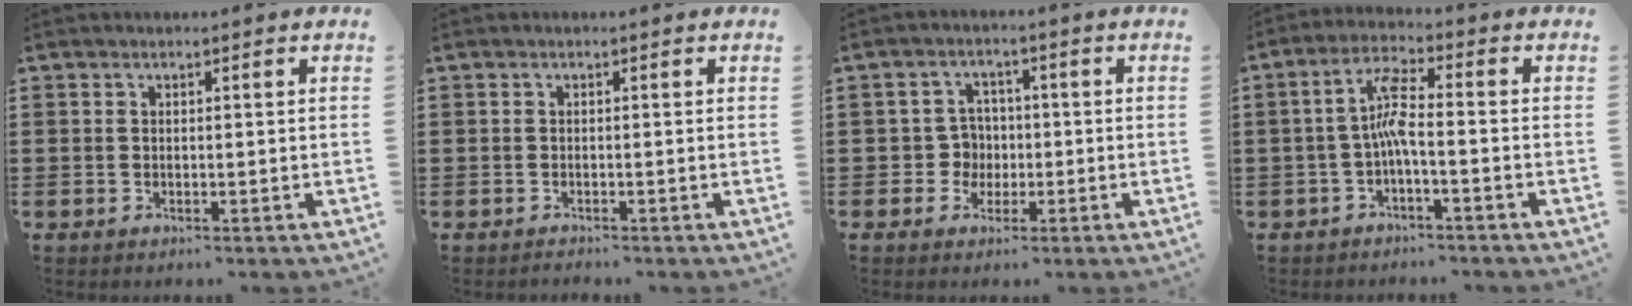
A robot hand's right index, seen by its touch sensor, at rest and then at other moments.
{"total": 0.5, "force": [-0.5, 0.1, -0.1], "torque": [0.000, 0.000, -0.012]}
{"total": 4.2, "force": [-0.6, 3.9, 1.5], "torque": [-0.042, 0.009, -0.014]}
{"total": 5.4, "force": [-1.4, 1.1, 5.1], "torque": [-0.102, 0.007, -0.029]}